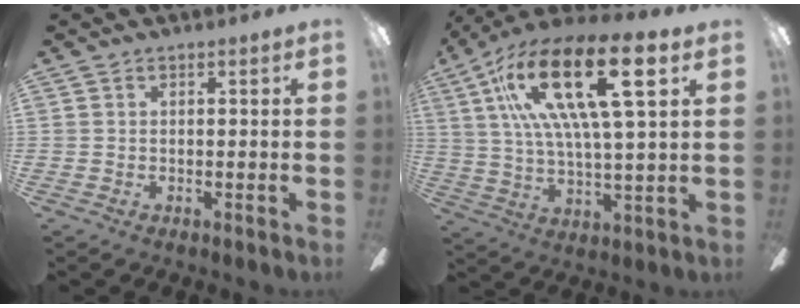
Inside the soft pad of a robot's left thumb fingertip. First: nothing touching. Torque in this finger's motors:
{"motor_torque": [2.81, 2.19, 2.55, -0.22, 0.84]}